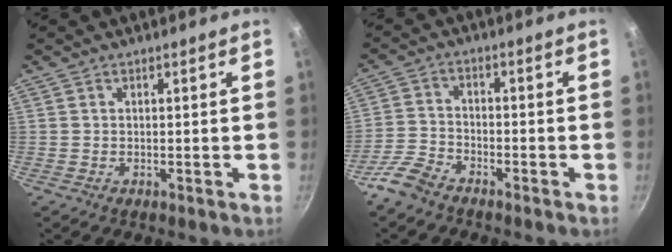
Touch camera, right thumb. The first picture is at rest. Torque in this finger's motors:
{"motor_torque": [1.43, -0.01, 0.37, -1.15, -0.02]}